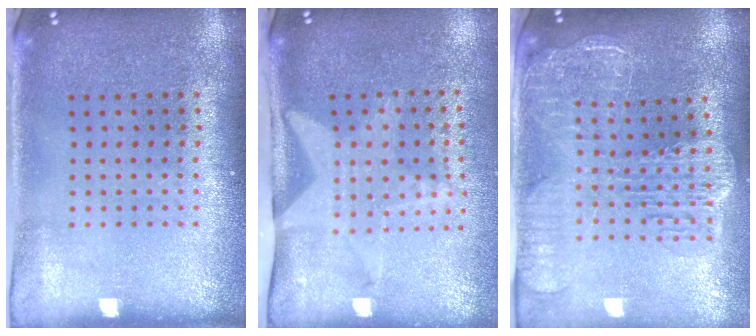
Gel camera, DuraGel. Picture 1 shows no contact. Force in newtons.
{"total": 2.0, "press": 1.5, "slide": 1.4}
{"total": 2.8, "press": 2.4, "slide": 1.6}